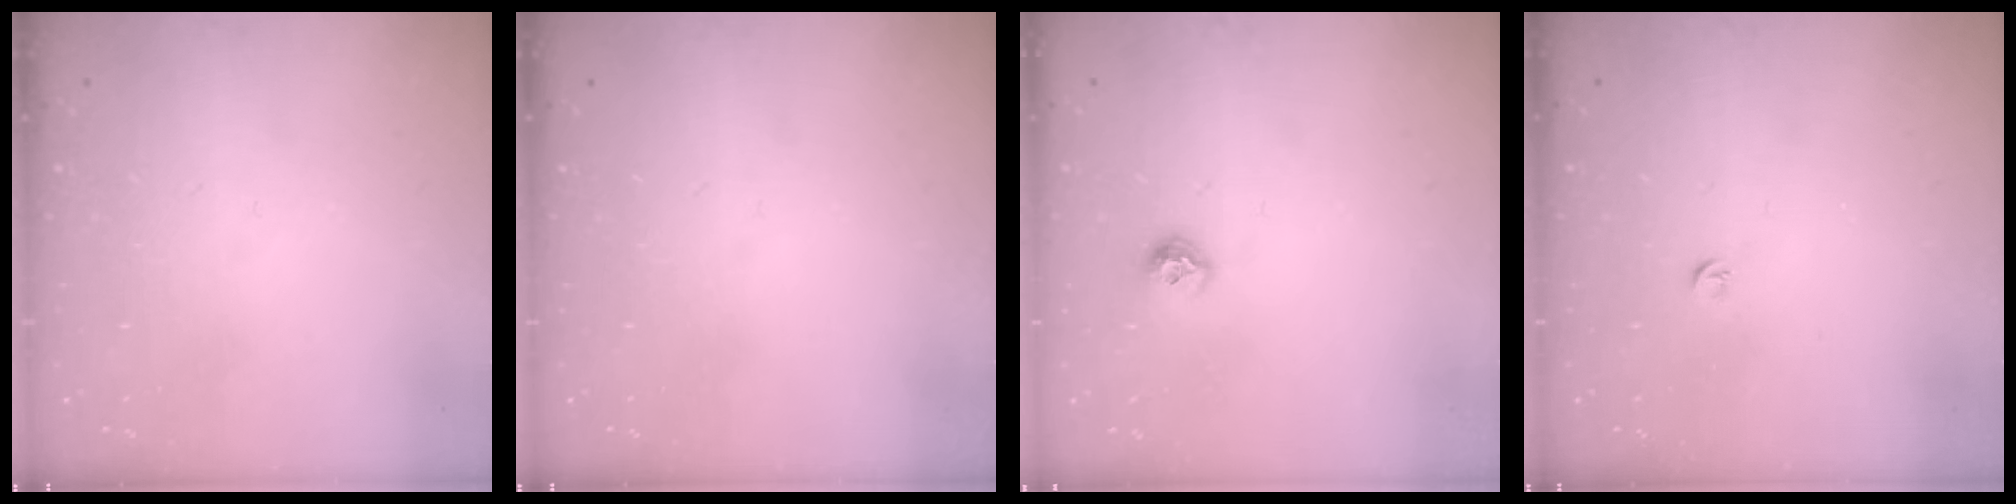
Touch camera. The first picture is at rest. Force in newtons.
{"total": 0.0}
{"total": 7.5, "press": 7.4, "slide": 0.7}
{"total": 3.4, "press": 3.4, "slide": 0.5}